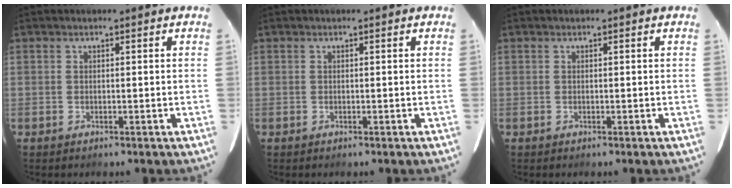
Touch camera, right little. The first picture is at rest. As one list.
[{"total": 0.0}, {"total": 0.0}]